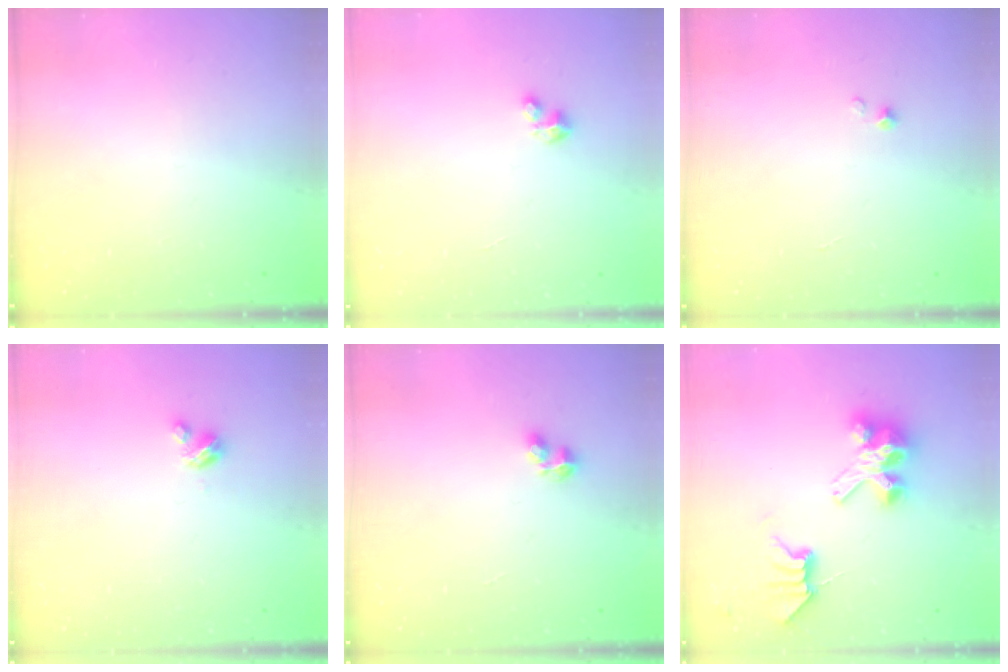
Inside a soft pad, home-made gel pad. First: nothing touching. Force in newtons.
{"total": 2.0, "press": 2.0, "slide": 0.2}
{"total": 0.0}
{"total": 2.7, "press": 2.7, "slide": 0.3}
{"total": 2.1, "press": 2.0, "slide": 0.8}
{"total": 7.4, "press": 7.4, "slide": 0.2}